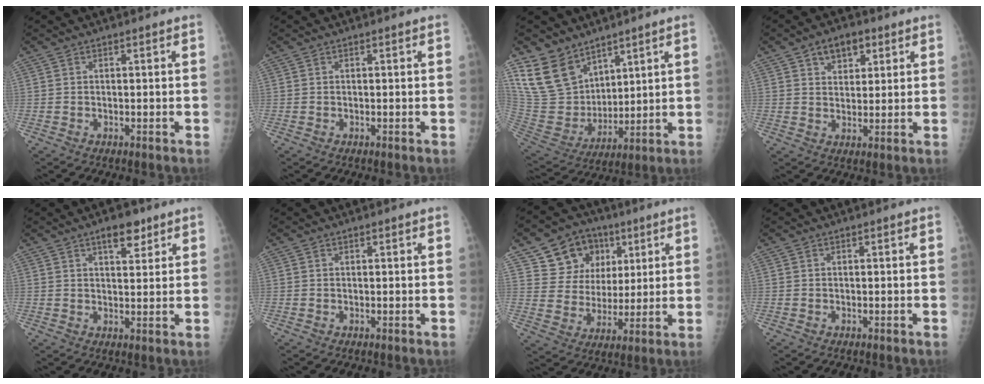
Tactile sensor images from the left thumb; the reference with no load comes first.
{"total": 0.0}
{"total": 14.4, "force": [10.0, 9.0, 5.1], "torque": [-0.070, -0.057, 0.220]}
{"total": 6.7, "force": [3.5, 4.3, 3.8], "torque": [-0.027, -0.013, 0.050]}
{"total": 5.4, "force": [3.4, 2.4, 3.4], "torque": [-0.034, -0.018, 0.049]}
{"total": 0.0}
{"total": 14.3, "force": [6.8, 11.4, 5.1], "torque": [-0.049, -0.012, 0.120]}
{"total": 0.0}